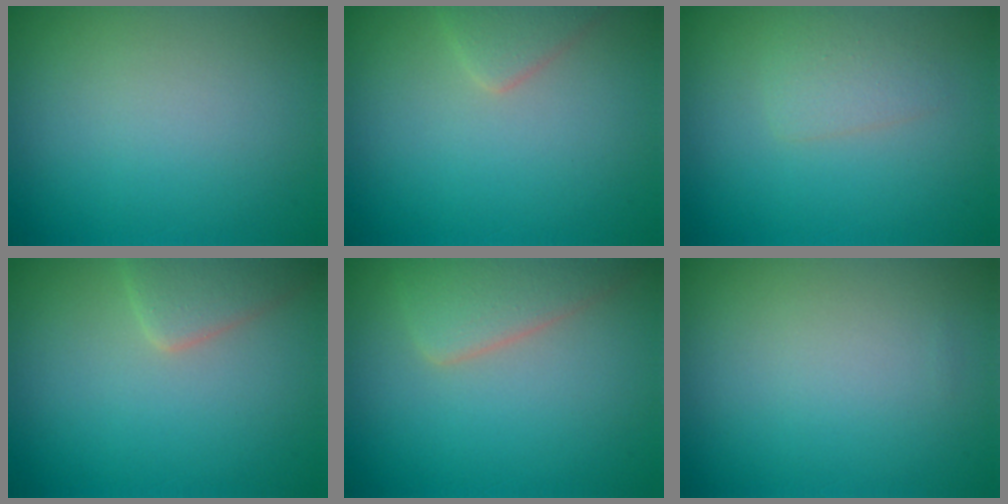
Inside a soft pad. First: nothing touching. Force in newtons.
{"total": 1.9, "press": 1.9, "slide": 0.0}
{"total": 1.6, "press": 1.6, "slide": 0.0}
{"total": 2.8, "press": 2.8, "slide": 0.2}
{"total": 3.9, "press": 3.9, "slide": 0.2}
{"total": 0.0}